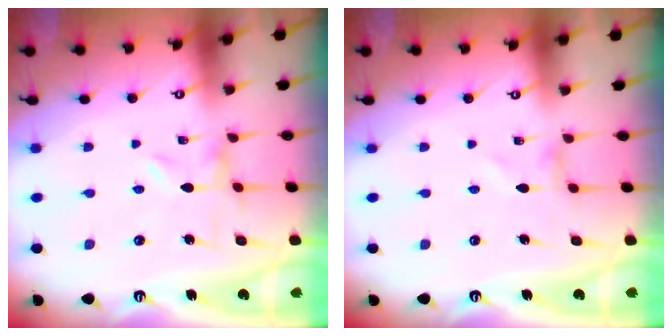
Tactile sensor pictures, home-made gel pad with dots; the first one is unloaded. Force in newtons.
{"total": 0.0}